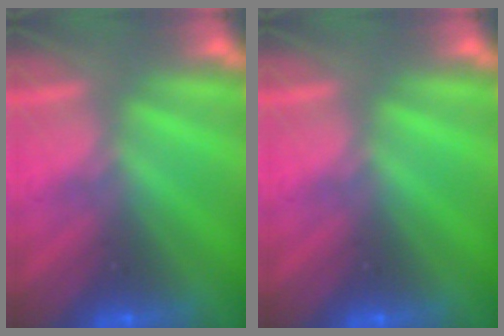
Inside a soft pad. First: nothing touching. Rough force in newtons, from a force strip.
{"total": 0.0}